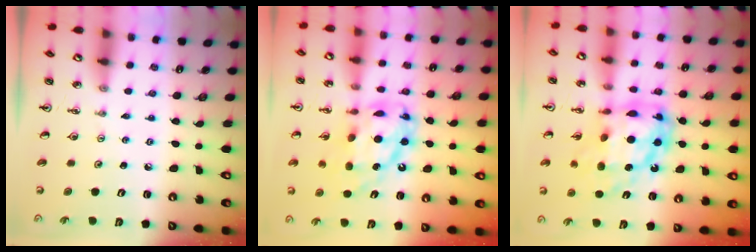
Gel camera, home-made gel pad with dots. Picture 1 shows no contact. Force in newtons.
{"total": 15.5, "press": 15.5, "slide": 1.4}
{"total": 17.8, "press": 17.7, "slide": 1.9}